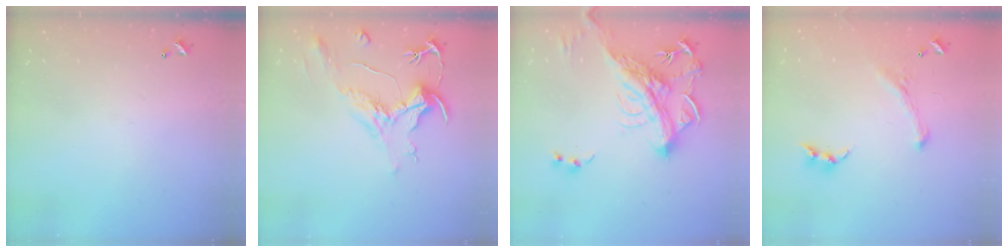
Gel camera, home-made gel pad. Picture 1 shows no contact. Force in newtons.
{"total": 2.1, "press": 1.7, "slide": 1.3}
{"total": 8.0, "press": 7.8, "slide": 1.3}
{"total": 1.1, "press": 0.6, "slide": 1.0}